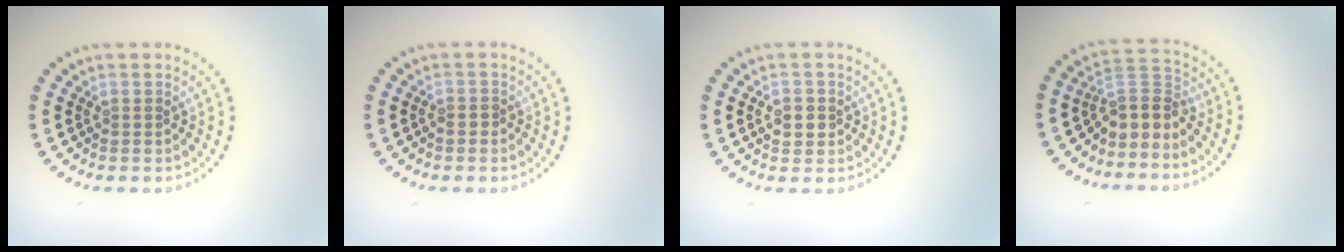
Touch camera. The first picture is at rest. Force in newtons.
{"total": 0.5, "press": 0.3, "slide": 0.4}
{"total": 1.9, "press": 1.8, "slide": 0.3}
{"total": 3.1, "press": 2.4, "slide": 2.0}